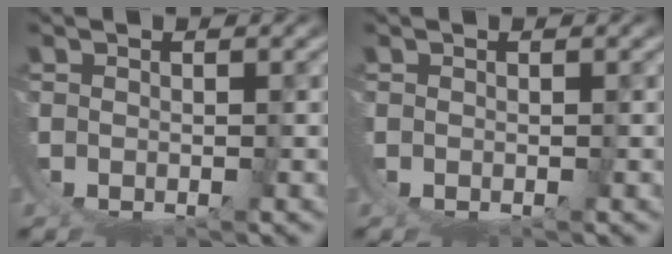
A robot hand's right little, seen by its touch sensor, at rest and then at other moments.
{"total": 0.0}